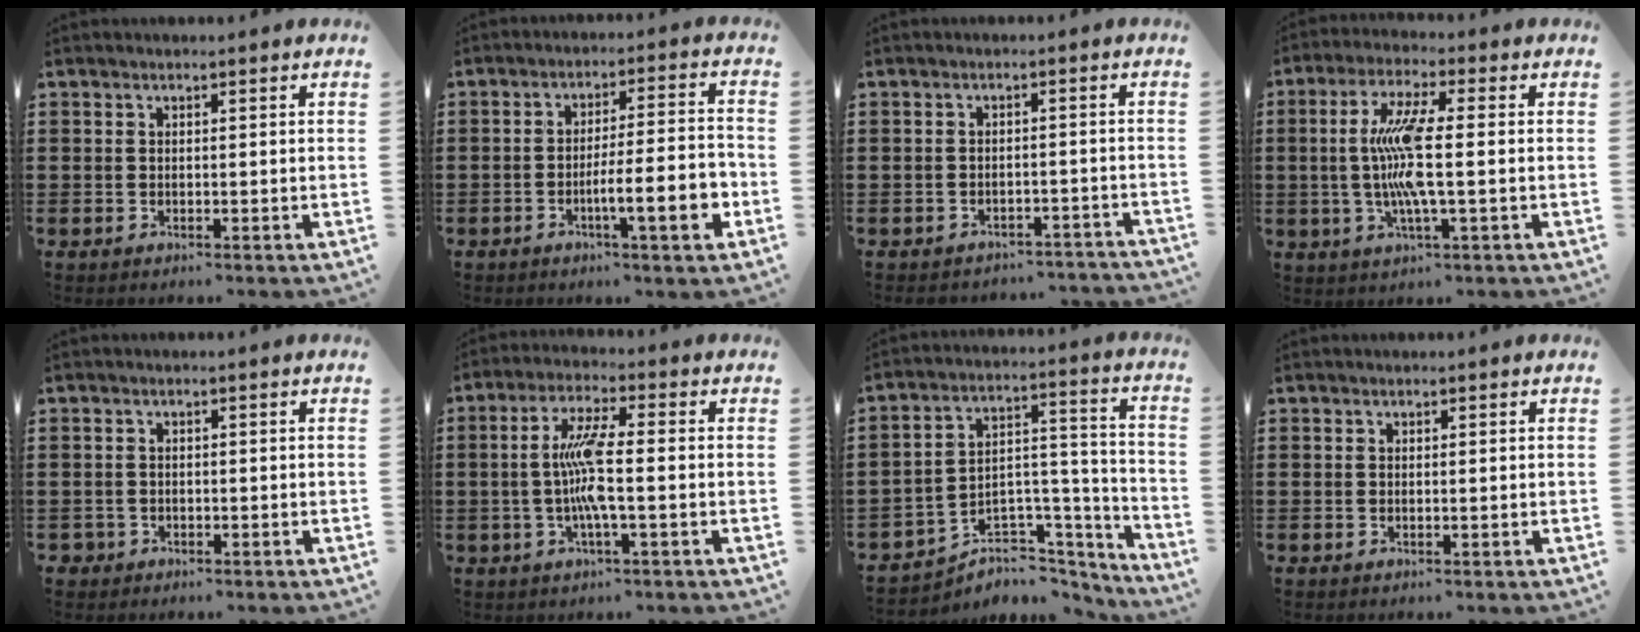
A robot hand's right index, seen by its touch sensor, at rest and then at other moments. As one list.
[{"total": 8.6, "force": [-3.2, 1.2, 7.8], "torque": [-0.119, -0.005, -0.056]}, {"total": 2.2, "force": [-2.2, 0.3, -0.1], "torque": [-0.007, 0.000, -0.049]}, {"total": 9.3, "force": [-0.5, 1.3, 9.2], "torque": [-0.198, -0.015, -0.021]}, {"total": 1.2, "force": [-0.8, 0.9, 0.2], "torque": [-0.007, 0.001, -0.018]}, {"total": 7.4, "force": [-0.8, 1.0, 7.3], "torque": [-0.153, -0.006, -0.025]}, {"total": 4.4, "force": [-3.0, 3.2, 0.6], "torque": [-0.022, -0.005, -0.057]}, {"total": 0.0}]